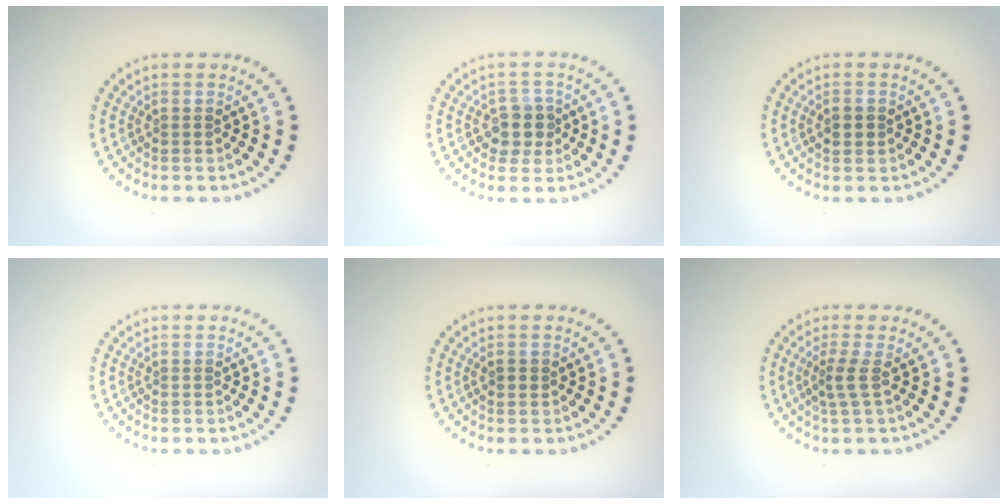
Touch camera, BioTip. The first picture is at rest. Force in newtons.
{"total": 2.7, "press": 2.4, "slide": 1.1}
{"total": 1.8, "press": 1.8, "slide": 0.1}
{"total": 0.0}
{"total": 0.9, "press": 0.8, "slide": 0.3}
{"total": 1.9, "press": 1.1, "slide": 1.5}